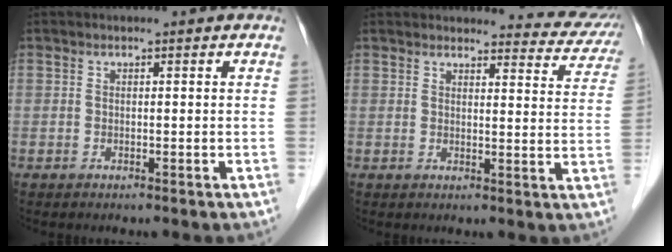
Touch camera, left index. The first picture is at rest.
{"total": 10.0, "force": [9.7, 2.0, 0.8], "torque": [0.023, -0.030, 0.083]}